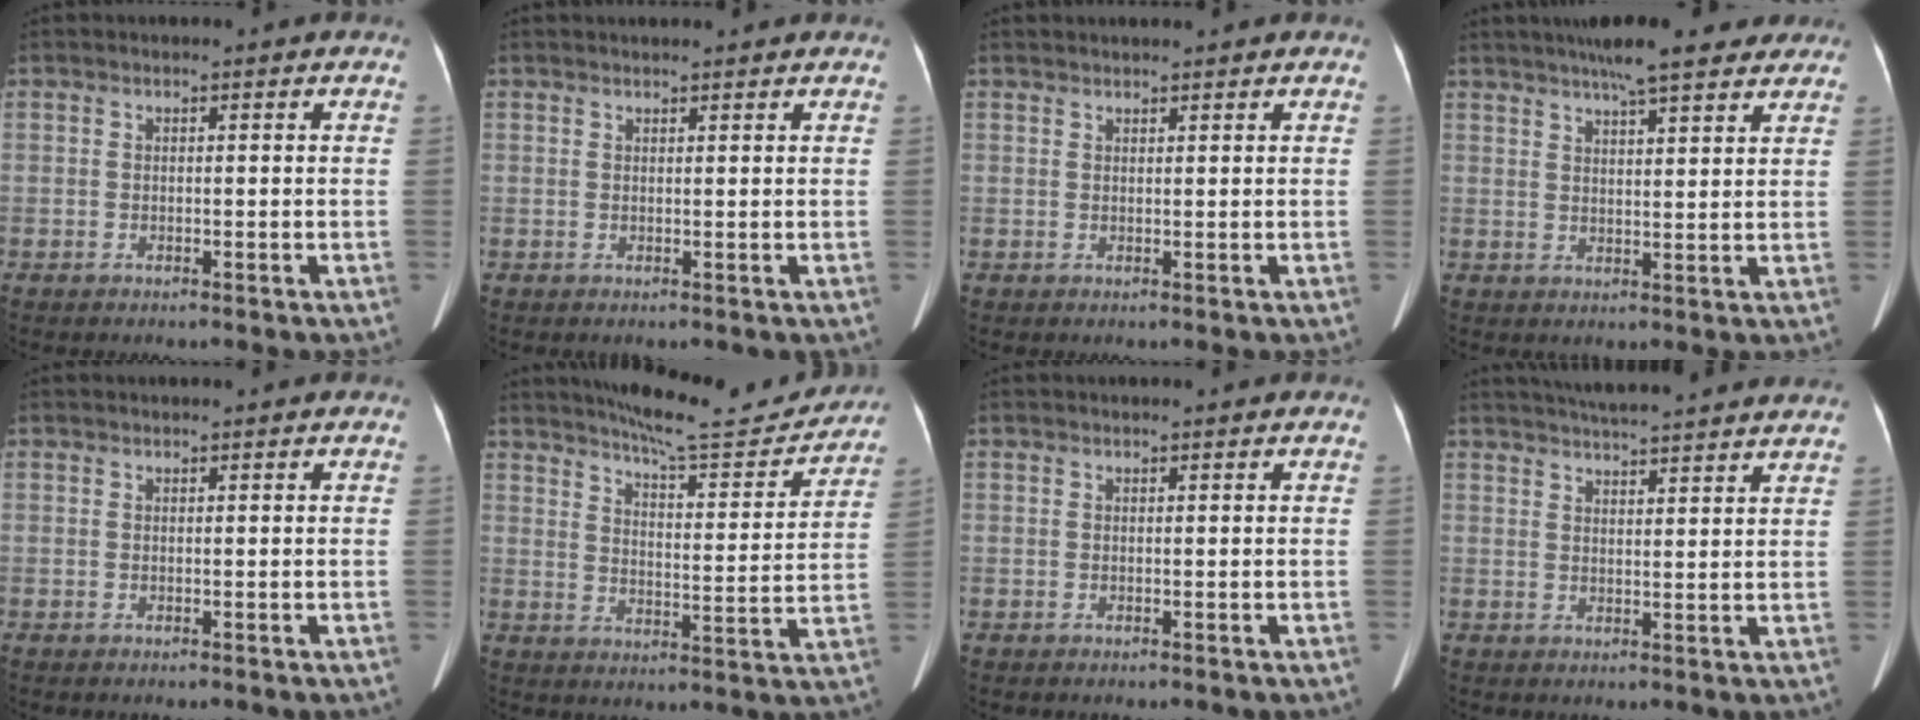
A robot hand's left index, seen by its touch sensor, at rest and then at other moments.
{"total": 2.6, "force": [2.5, 0.3, 0.9], "torque": [-0.013, 0.017, 0.032]}
{"total": 2.3, "force": [2.2, 0.3, 0.8], "torque": [-0.008, 0.024, 0.033]}
{"total": 12.2, "force": [9.9, 2.0, 6.8], "torque": [-0.098, 0.029, 0.134]}
{"total": 0.7, "force": [0.7, 0.1, 0.2], "torque": [-0.006, 0.014, 0.012]}
{"total": 15.8, "force": [14.9, 1.8, 5.0], "torque": [-0.073, -0.023, 0.198]}
{"total": 0.7, "force": [0.7, 0.1, 0.3], "torque": [-0.006, 0.010, 0.011]}
{"total": 16.1, "force": [14.8, 0.7, 6.4], "torque": [-0.101, 0.019, 0.191]}